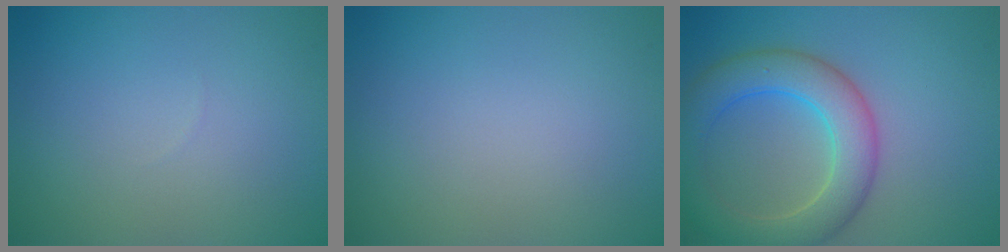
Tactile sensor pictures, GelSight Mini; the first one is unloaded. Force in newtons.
{"total": 0.0}
{"total": 6.7, "press": 6.7, "slide": 0.2}